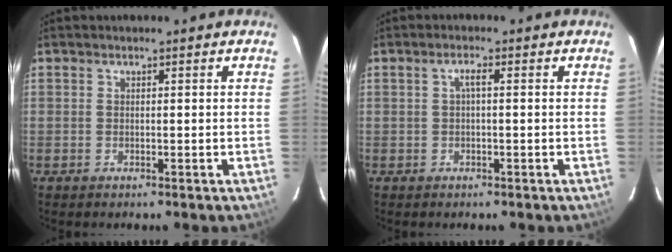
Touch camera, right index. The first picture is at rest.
{"total": 1.4, "force": [0.0, 0.1, 1.4], "torque": [-0.027, 0.006, 0.000]}